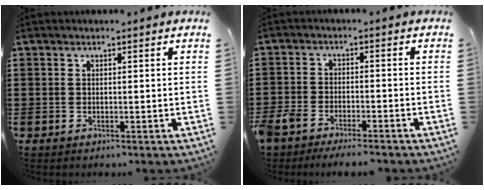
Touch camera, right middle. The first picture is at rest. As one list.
[{"total": 4.3, "force": [-4.0, 0.9, 1.2], "torque": [-0.049, -0.006, -0.091]}]